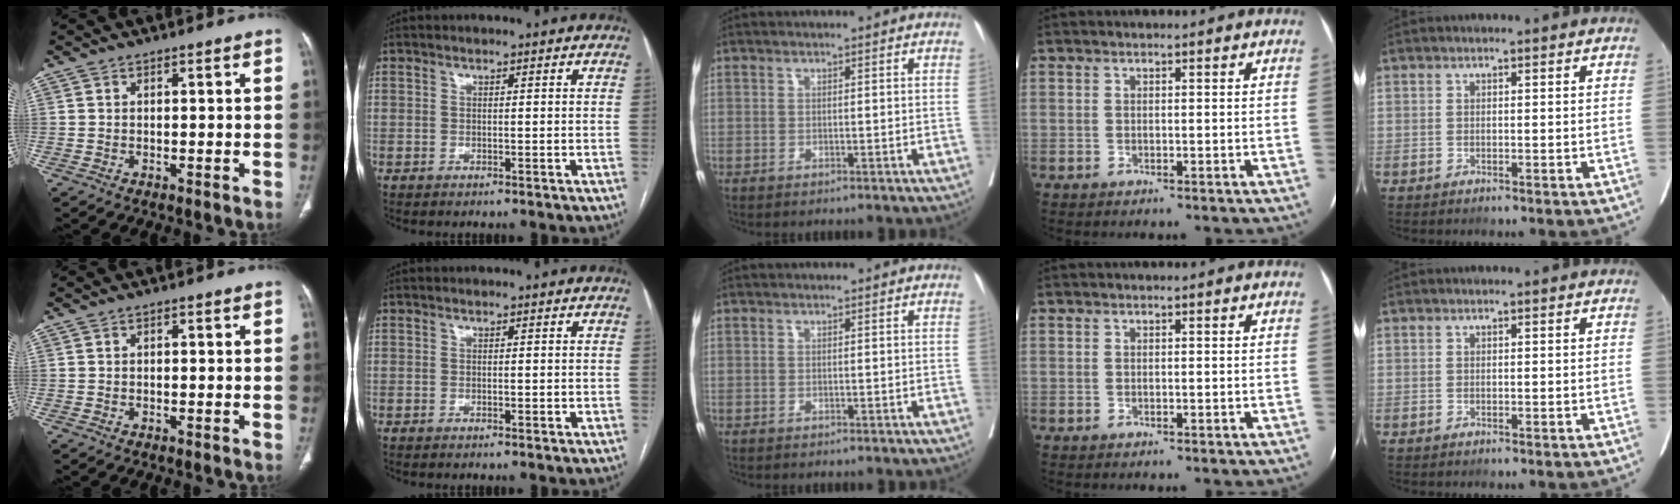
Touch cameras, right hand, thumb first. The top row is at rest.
{"thumb": {"total": 0.5, "force": [0.0, 0.4, 0.4], "torque": [-0.005, 0.001, -0.003]}, "index": {"total": 0.7, "force": [-0.1, 0.3, 0.6], "torque": [-0.009, -0.001, -0.001]}}